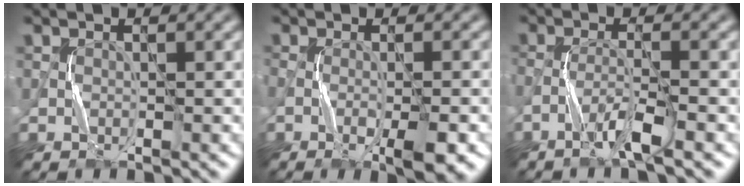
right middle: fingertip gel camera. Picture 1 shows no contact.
{"total": 5.0, "force": [-2.0, 1.4, 4.4], "torque": [-0.079, -0.009, -0.029]}
{"total": 3.0, "force": [-2.0, 0.1, 2.3], "torque": [-0.047, 0.005, -0.050]}